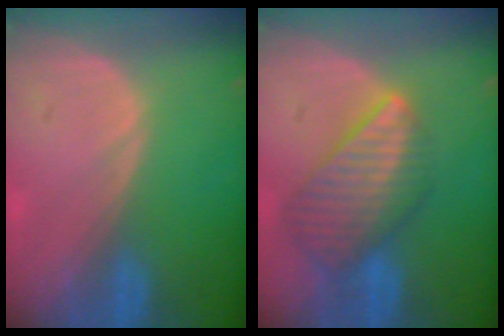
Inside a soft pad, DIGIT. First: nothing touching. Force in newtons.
{"total": 8.7, "press": 7.6, "slide": 4.4}